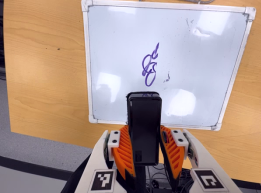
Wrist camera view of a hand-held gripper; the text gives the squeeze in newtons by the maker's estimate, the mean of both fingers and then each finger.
{"total": 9.9, "left": 8.1, "right": 11.7}